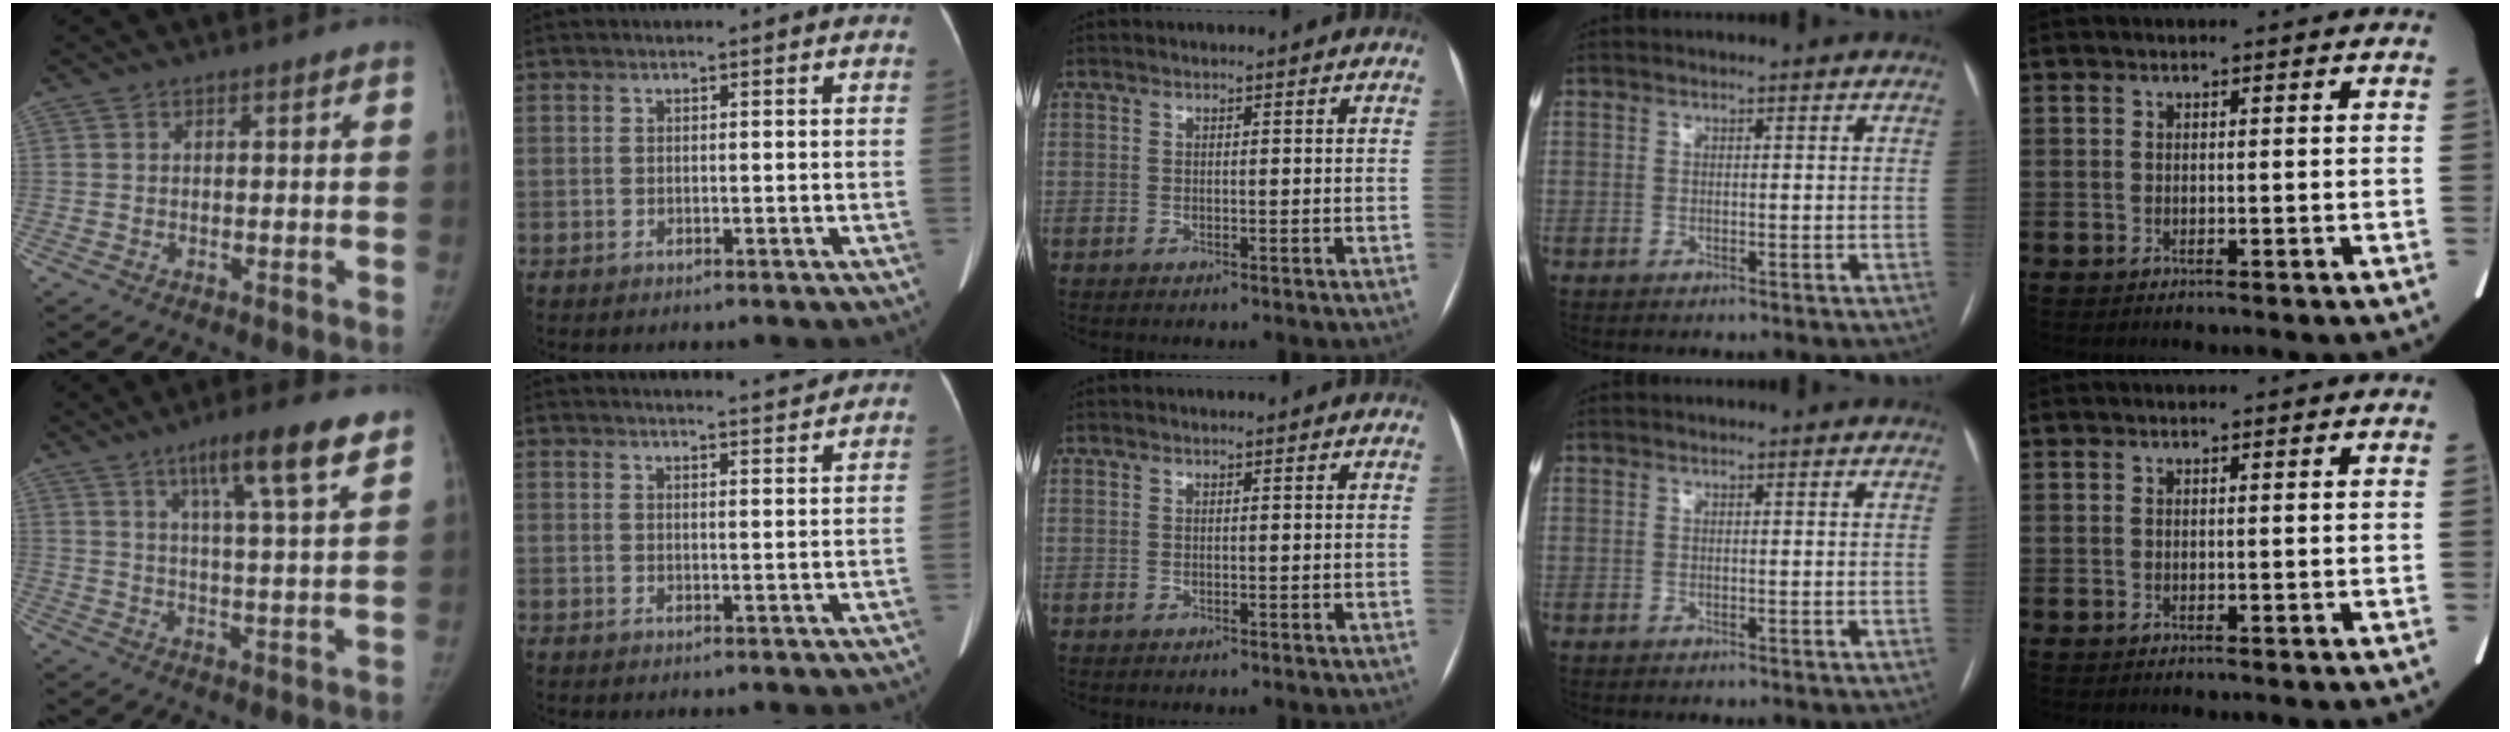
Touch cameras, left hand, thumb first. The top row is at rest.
{"thumb": {"total": 11.9, "force": [7.2, 1.3, 9.3], "torque": [-0.141, -0.029, 0.111]}, "index": {"total": 6.1, "force": [6.0, -0.6, 0.8], "torque": [-0.011, 0.002, 0.072]}}